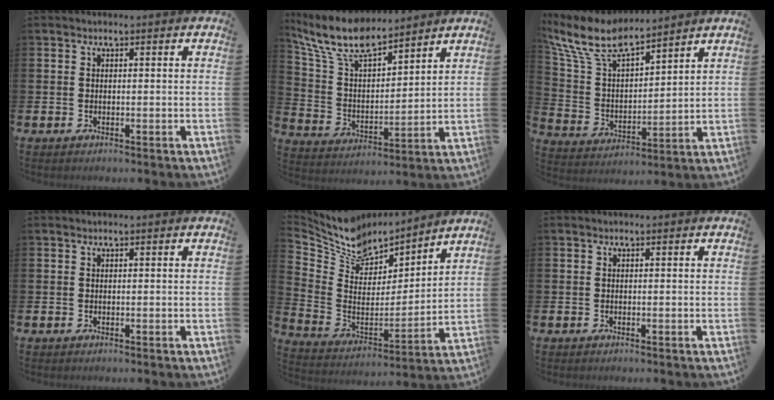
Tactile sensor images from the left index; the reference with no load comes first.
{"total": 9.9, "force": [8.6, 2.7, 4.0], "torque": [-0.122, -0.043, 0.155]}
{"total": 9.4, "force": [8.3, 2.5, 3.7], "torque": [-0.117, -0.048, 0.147]}
{"total": 0.0}
{"total": 8.6, "force": [7.9, 3.3, 0.9], "torque": [-0.078, -0.058, 0.145]}
{"total": 0.0}